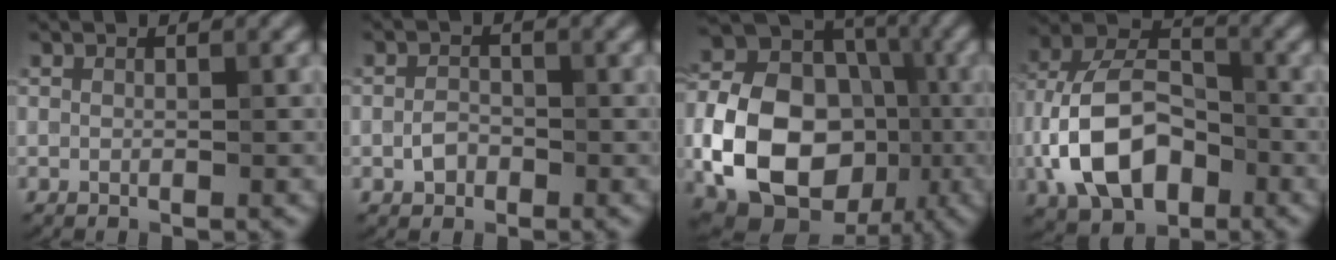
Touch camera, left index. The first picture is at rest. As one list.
[{"total": 1.6, "force": [-0.7, 1.2, 0.8], "torque": [-0.014, 0.003, -0.016]}, {"total": 14.0, "force": [-3.5, 10.4, 8.8], "torque": [-0.166, -0.012, -0.074]}, {"total": 10.2, "force": [-3.2, 6.5, 7.2], "torque": [-0.141, 0.012, -0.069]}]